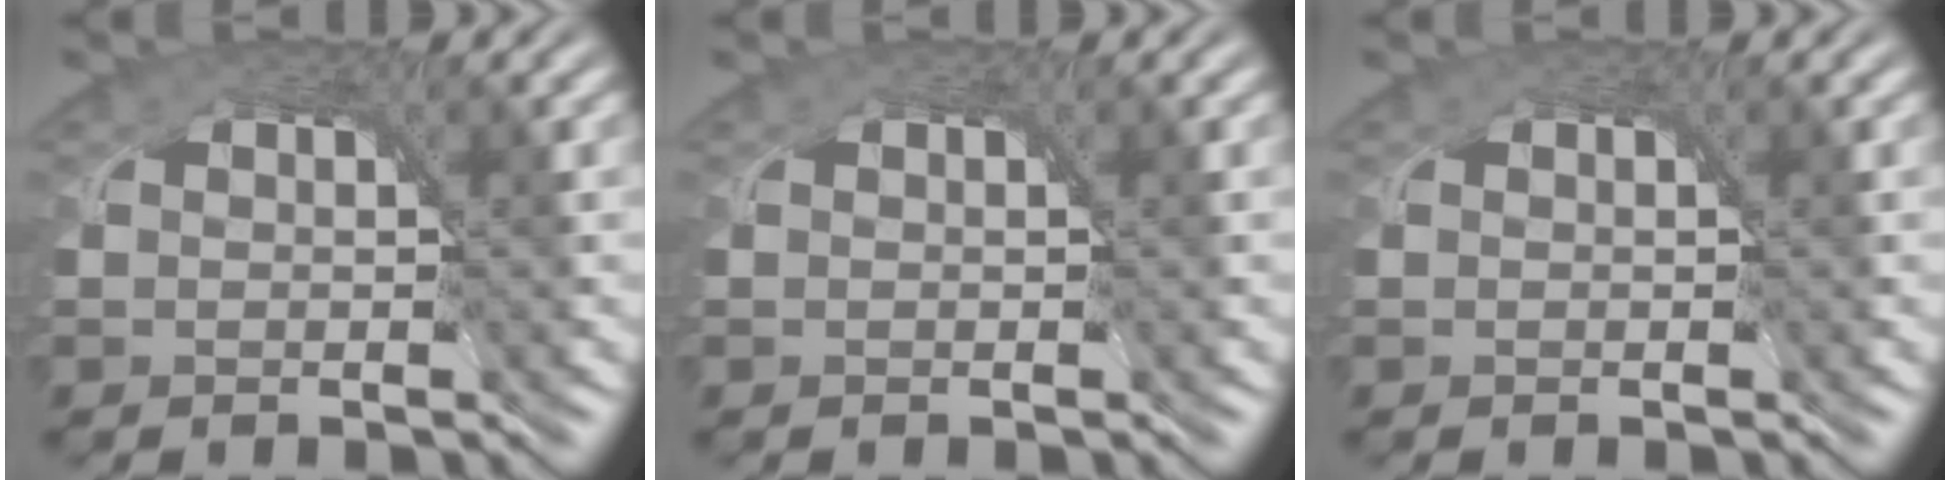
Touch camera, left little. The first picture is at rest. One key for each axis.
{"total": 0.0}
{"total": 0.0}